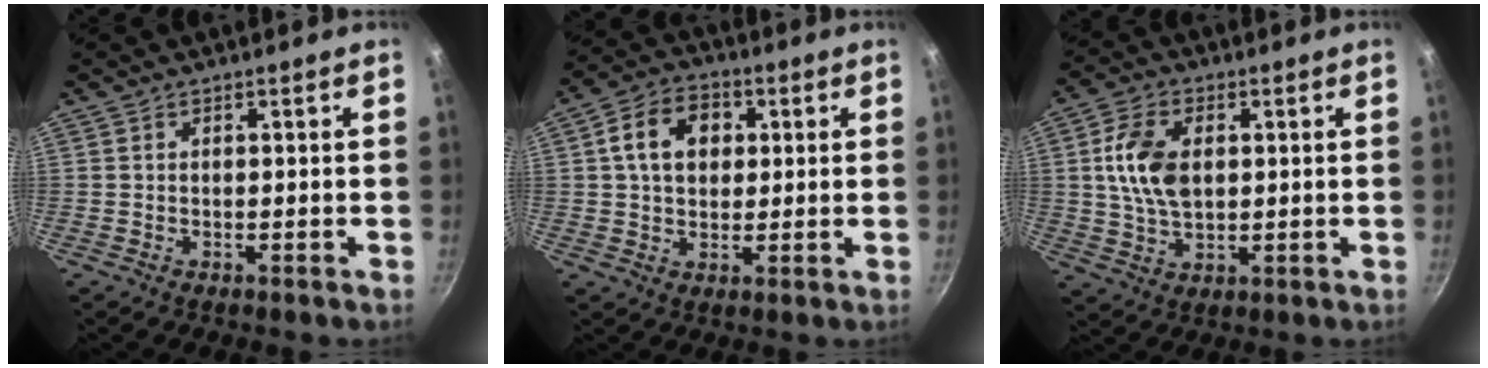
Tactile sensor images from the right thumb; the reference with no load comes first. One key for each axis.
{"total": 10.0, "fx": 2.3, "fy": 7.5, "fz": 6.2, "tx": -0.083, "ty": 0.013, "tz": 0.026}
{"total": 10.4, "fx": 1.6, "fy": 6.4, "fz": 7.9, "tx": -0.137, "ty": 0.002, "tz": 0.029}